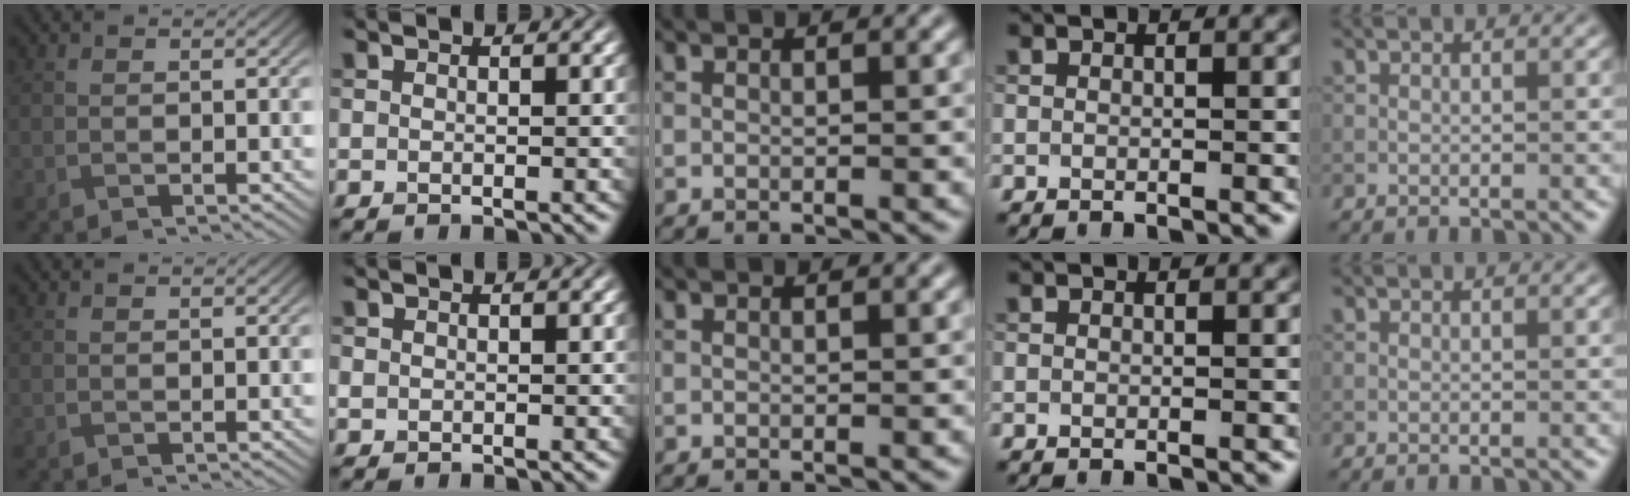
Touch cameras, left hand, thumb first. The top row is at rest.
{"index": {"total": 0.6, "force": [0.1, 0.5, 0.1], "torque": [0.000, 0.000, 0.001]}}